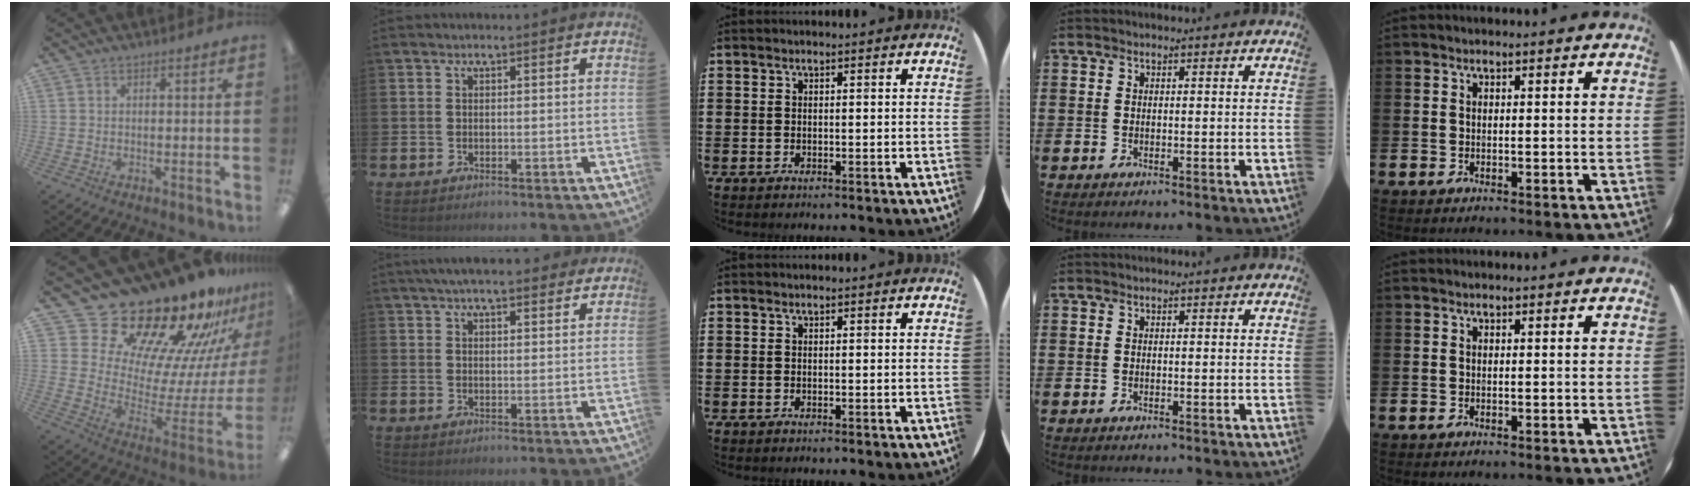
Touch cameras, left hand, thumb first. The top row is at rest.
{"thumb": {"total": 25.1, "force": [20.9, 10.7, 9.1], "torque": [-0.122, -0.183, 0.383]}, "index": {"total": 4.6, "force": [4.2, 0.8, 1.7], "torque": [-0.038, -0.010, 0.076]}}